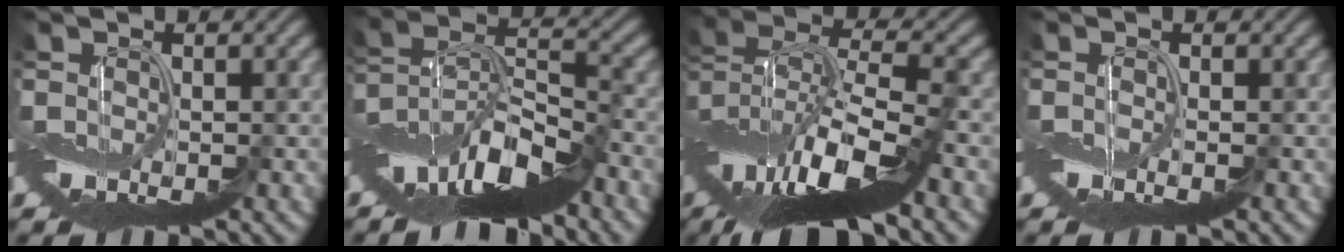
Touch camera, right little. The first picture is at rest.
{"total": 10.7, "force": [-7.0, 3.5, 7.3], "torque": [-0.122, 0.011, -0.136]}
{"total": 13.8, "force": [-6.1, 4.1, 11.6], "torque": [-0.213, 0.010, -0.104]}
{"total": 0.9, "force": [-0.5, -0.3, 0.7], "torque": [-0.014, -0.003, -0.010]}